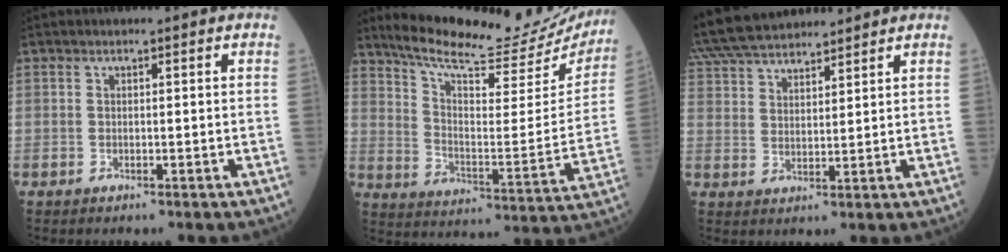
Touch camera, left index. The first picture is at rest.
{"total": 25.1, "force": [22.8, 4.3, 9.7], "torque": [-0.157, -0.053, 0.305]}
{"total": 15.6, "force": [13.7, 4.4, 6.0], "torque": [-0.143, 0.051, 0.250]}